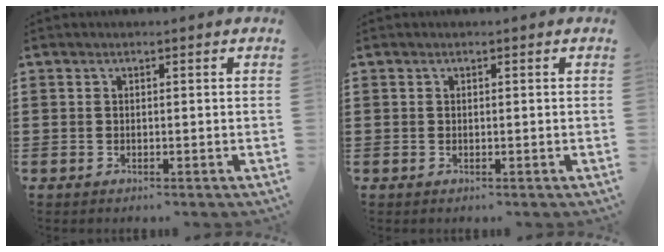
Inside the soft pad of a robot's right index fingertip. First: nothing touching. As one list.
[{"total": 0.0}]